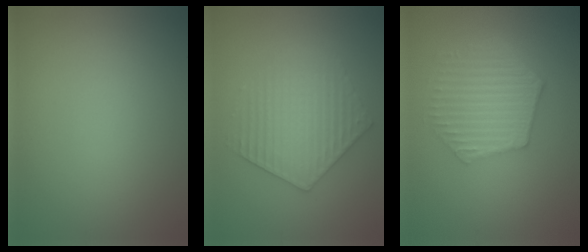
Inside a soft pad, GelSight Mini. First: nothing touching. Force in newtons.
{"total": 3.6, "press": 3.5, "slide": 0.5}
{"total": 5.4, "press": 4.1, "slide": 3.6}